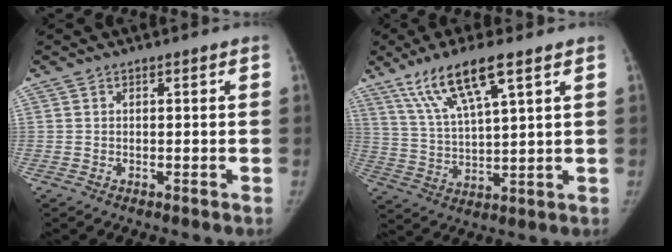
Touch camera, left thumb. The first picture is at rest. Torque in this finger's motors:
{"motor_torque": [0.10, 0.13, 1.52, -1.25, 0.10]}